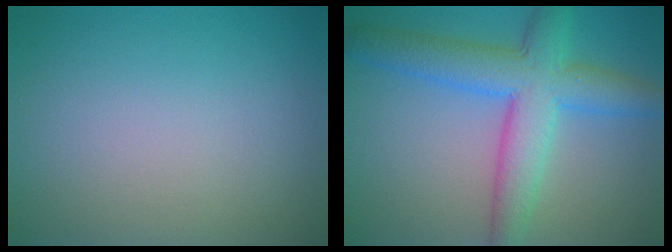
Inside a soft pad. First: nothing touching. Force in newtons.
{"total": 6.9, "press": 6.9, "slide": 0.3}